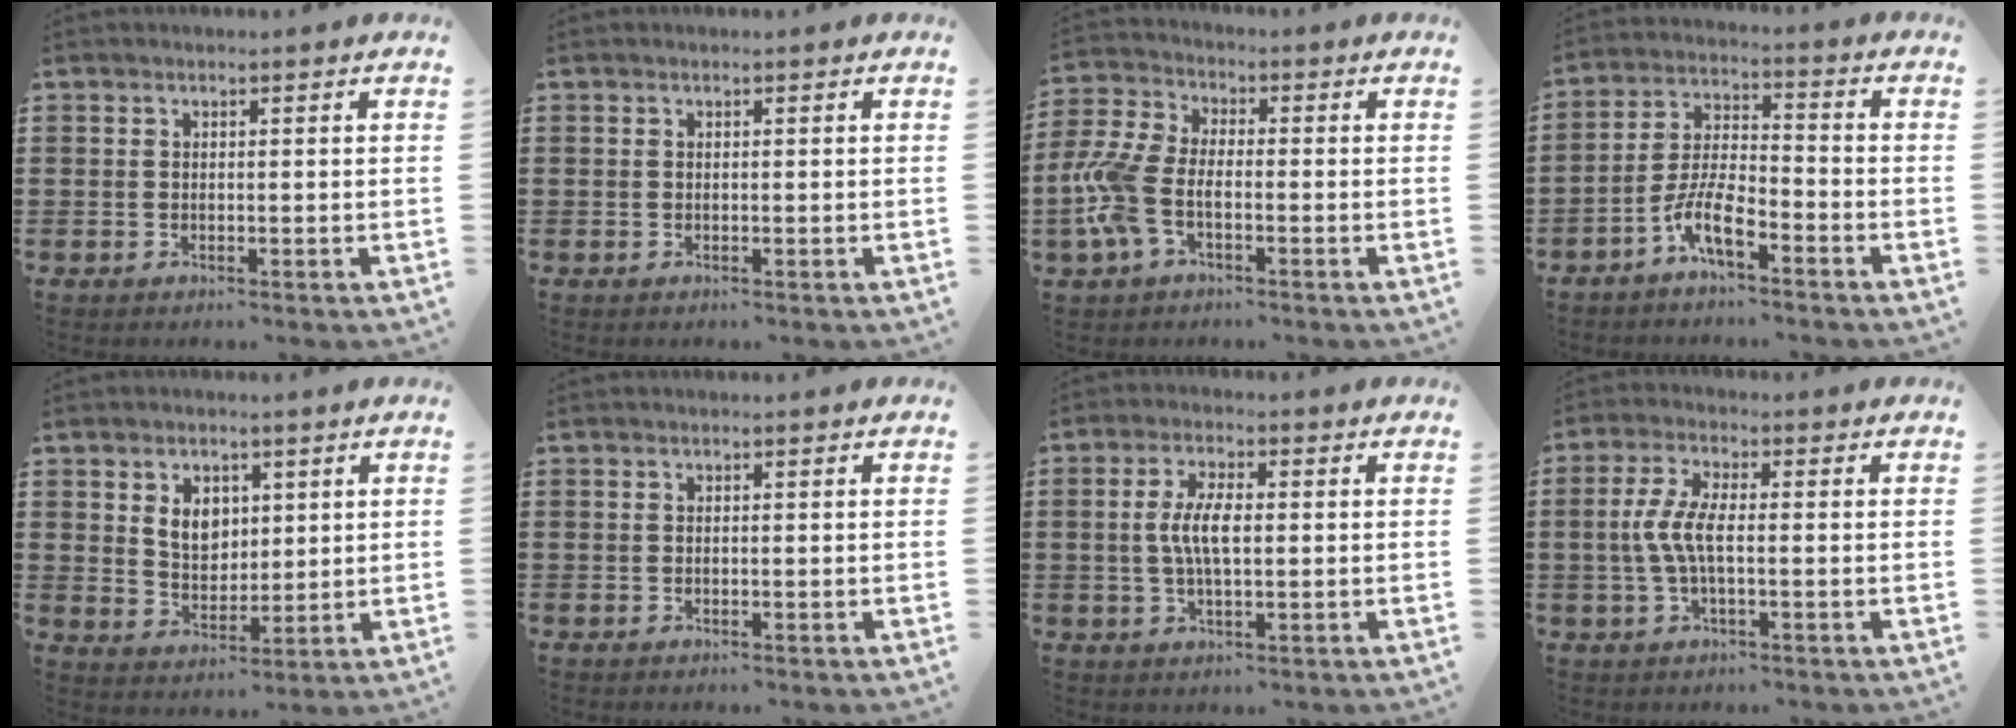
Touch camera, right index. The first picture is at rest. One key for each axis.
{"total": 0.0}
{"total": 7.3, "fx": -2.6, "fy": 3.9, "fz": 5.5, "tx": -0.151, "ty": -0.006, "tz": -0.057}
{"total": 7.1, "fx": -4.7, "fy": 2.1, "fz": 5.0, "tx": -0.121, "ty": -0.003, "tz": -0.094}
{"total": 5.1, "fx": 1.9, "fy": 3.8, "fz": 2.8, "tx": -0.061, "ty": 0.009, "tz": 0.032}
{"total": 0.0}
{"total": 5.4, "fx": 0.2, "fy": 1.8, "fz": 5.1, "tx": -0.110, "ty": 0.000, "tz": -0.004}
{"total": 5.3, "fx": -0.6, "fy": 1.5, "fz": 5.1, "tx": -0.126, "ty": -0.008, "tz": -0.023}